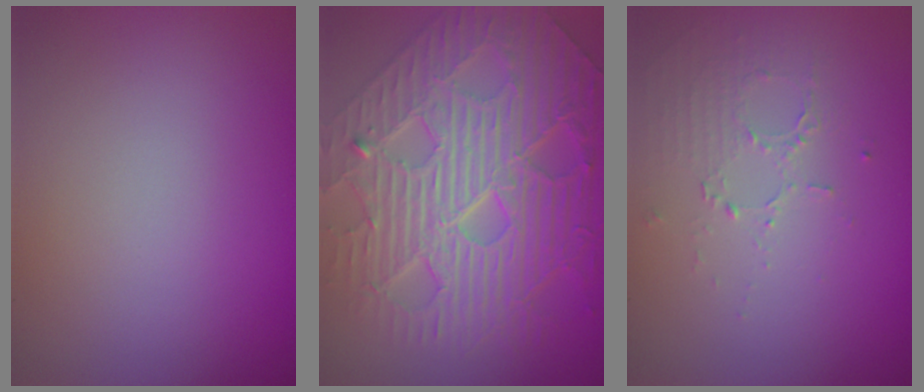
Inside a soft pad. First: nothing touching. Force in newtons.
{"total": 10.9, "press": 7.4, "slide": 7.9}
{"total": 1.4, "press": 0.8, "slide": 1.2}